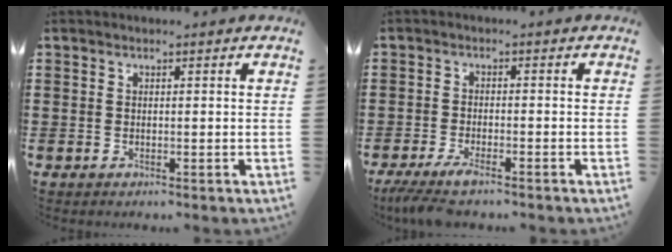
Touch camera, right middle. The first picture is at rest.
{"total": 3.7, "force": [-2.9, 0.3, 2.2], "torque": [-0.056, -0.015, -0.059]}